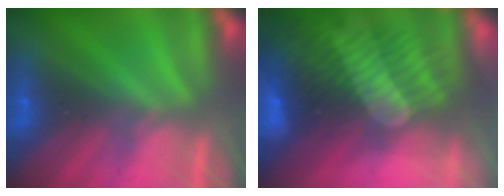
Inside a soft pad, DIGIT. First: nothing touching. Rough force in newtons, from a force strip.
{"total": 11.8}